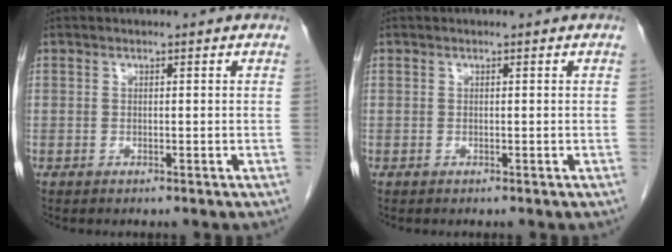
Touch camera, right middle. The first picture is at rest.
{"total": 0.0}